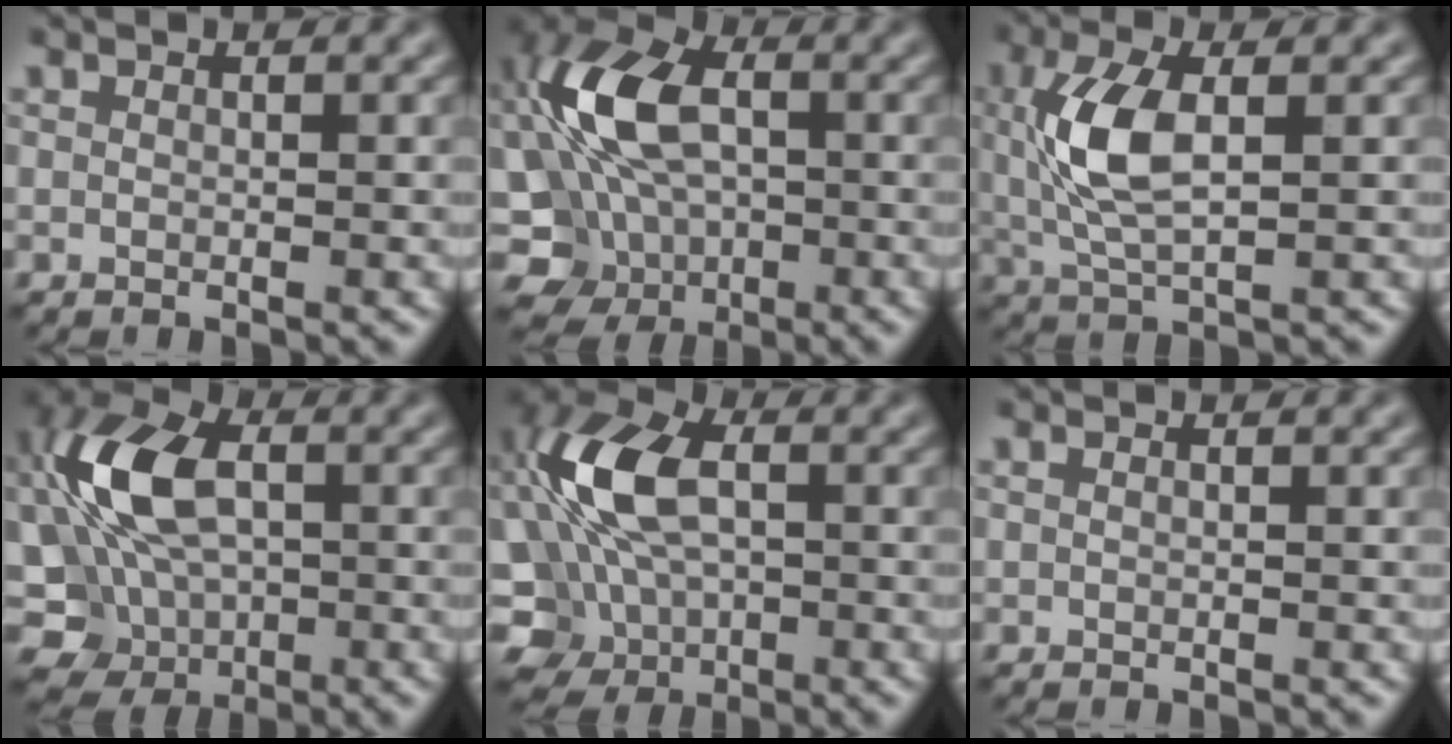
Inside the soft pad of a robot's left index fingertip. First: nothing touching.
{"total": 11.2, "force": [-1.2, 7.8, 8.0], "torque": [-0.146, 0.018, -0.044]}
{"total": 5.8, "force": [0.7, 2.4, 5.2], "torque": [-0.120, 0.006, 0.014]}
{"total": 11.1, "force": [0.0, 7.5, 8.1], "torque": [-0.155, 0.017, -0.021]}
{"total": 12.3, "force": [-1.1, 8.0, 9.2], "torque": [-0.185, 0.015, -0.039]}
{"total": 0.0}